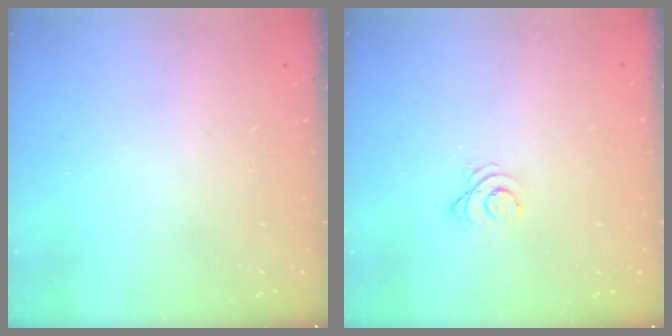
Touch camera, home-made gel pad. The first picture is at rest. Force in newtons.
{"total": 2.3, "press": 2.3, "slide": 0.3}